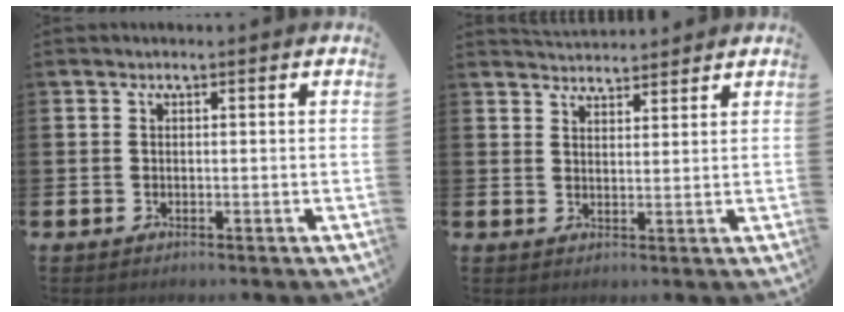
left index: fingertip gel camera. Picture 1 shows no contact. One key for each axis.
{"total": 3.4, "fx": 3.3, "fy": 0.6, "fz": -0.2, "tx": -0.005, "ty": -0.015, "tz": 0.061}